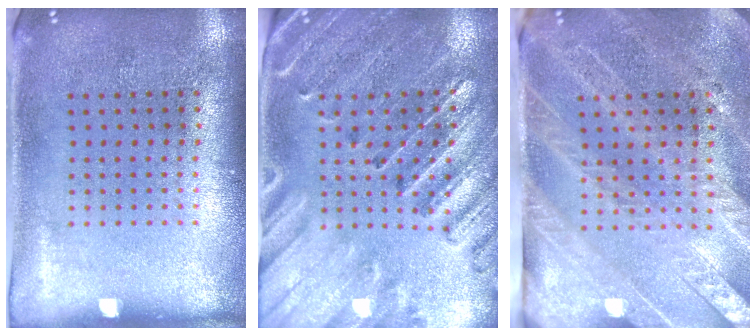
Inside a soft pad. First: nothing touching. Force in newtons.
{"total": 2.7, "press": 2.6, "slide": 0.8}
{"total": 3.4, "press": 2.9, "slide": 1.7}